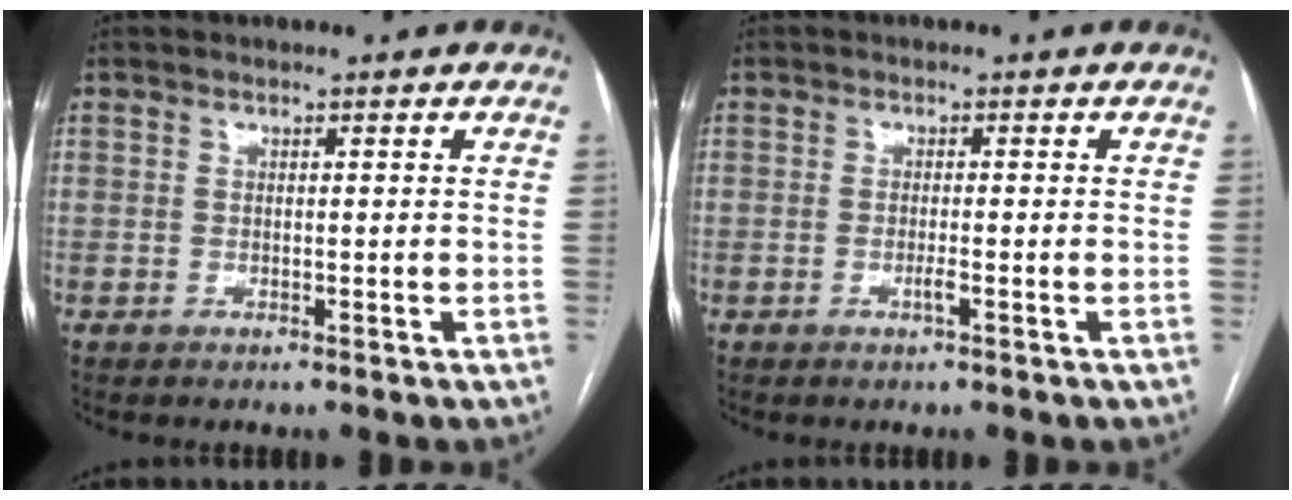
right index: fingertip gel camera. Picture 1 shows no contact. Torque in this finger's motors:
{"motor_torque": [0.14, 0.01, 0.24, 0.04]}